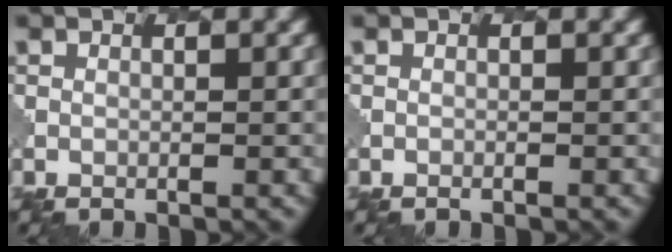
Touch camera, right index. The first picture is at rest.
{"total": 0.0}